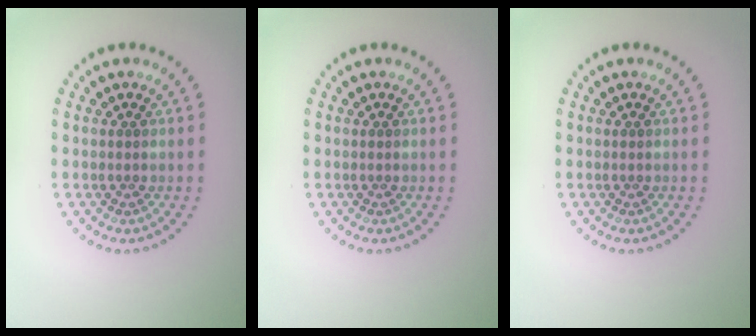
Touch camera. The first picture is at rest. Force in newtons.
{"total": 0.0}
{"total": 0.0}